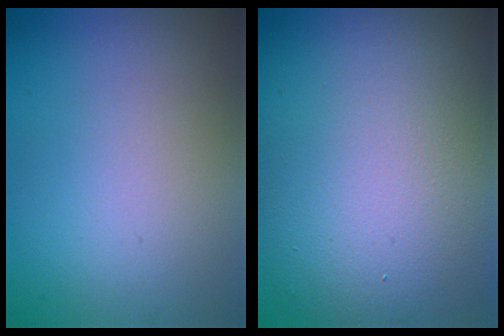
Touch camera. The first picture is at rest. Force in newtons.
{"total": 15.2, "press": 15.2, "slide": 0.8}